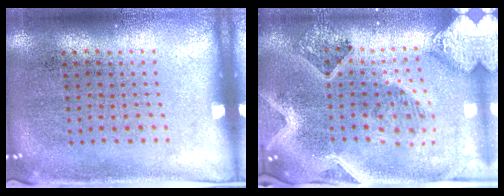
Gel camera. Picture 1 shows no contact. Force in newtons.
{"total": 3.3, "press": 2.8, "slide": 1.8}